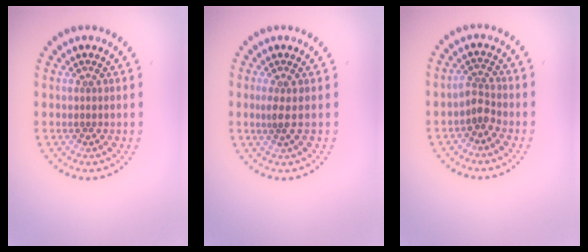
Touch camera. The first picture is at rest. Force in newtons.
{"total": 1.3, "press": 1.0, "slide": 0.8}
{"total": 1.8, "press": 1.3, "slide": 1.3}